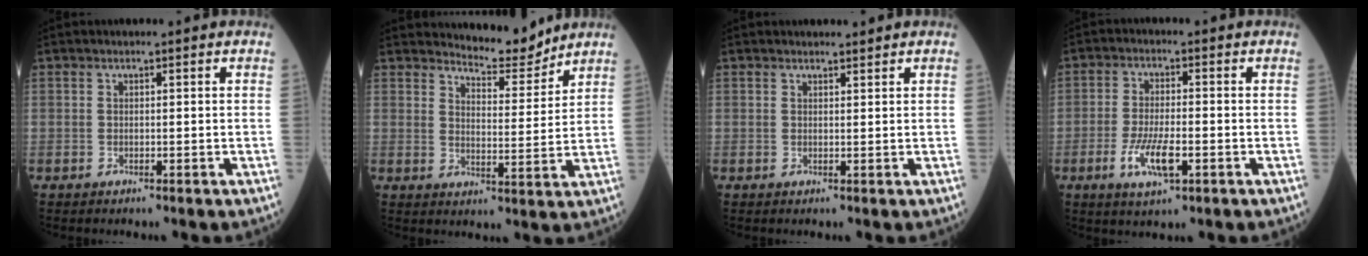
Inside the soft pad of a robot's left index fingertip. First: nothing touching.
{"total": 6.3, "force": [6.2, 0.7, 0.6], "torque": [-0.018, -0.020, 0.095]}
{"total": 1.5, "force": [1.4, 0.2, 0.2], "torque": [-0.005, 0.003, 0.024]}
{"total": 6.5, "force": [-2.5, 1.8, 5.7], "torque": [-0.119, -0.008, -0.043]}